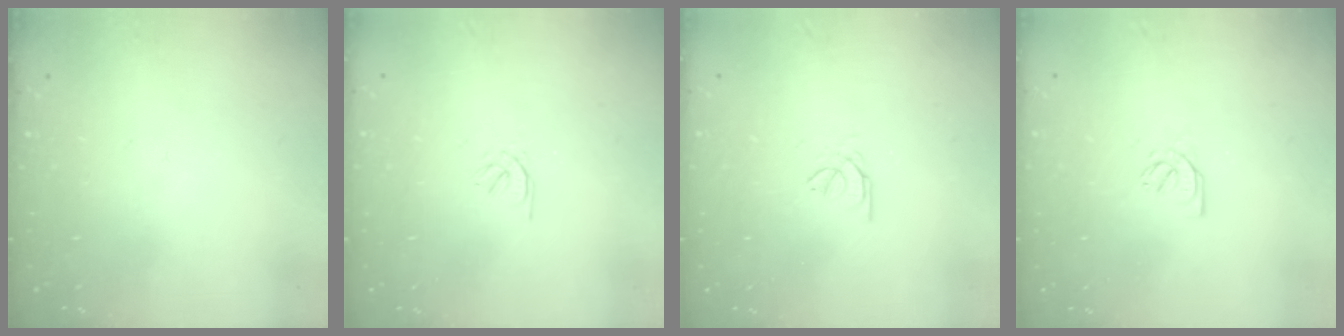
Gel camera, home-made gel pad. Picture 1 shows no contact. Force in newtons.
{"total": 0.5, "press": 0.3, "slide": 0.4}
{"total": 0.7, "press": 0.6, "slide": 0.4}
{"total": 3.5, "press": 3.5, "slide": 0.2}